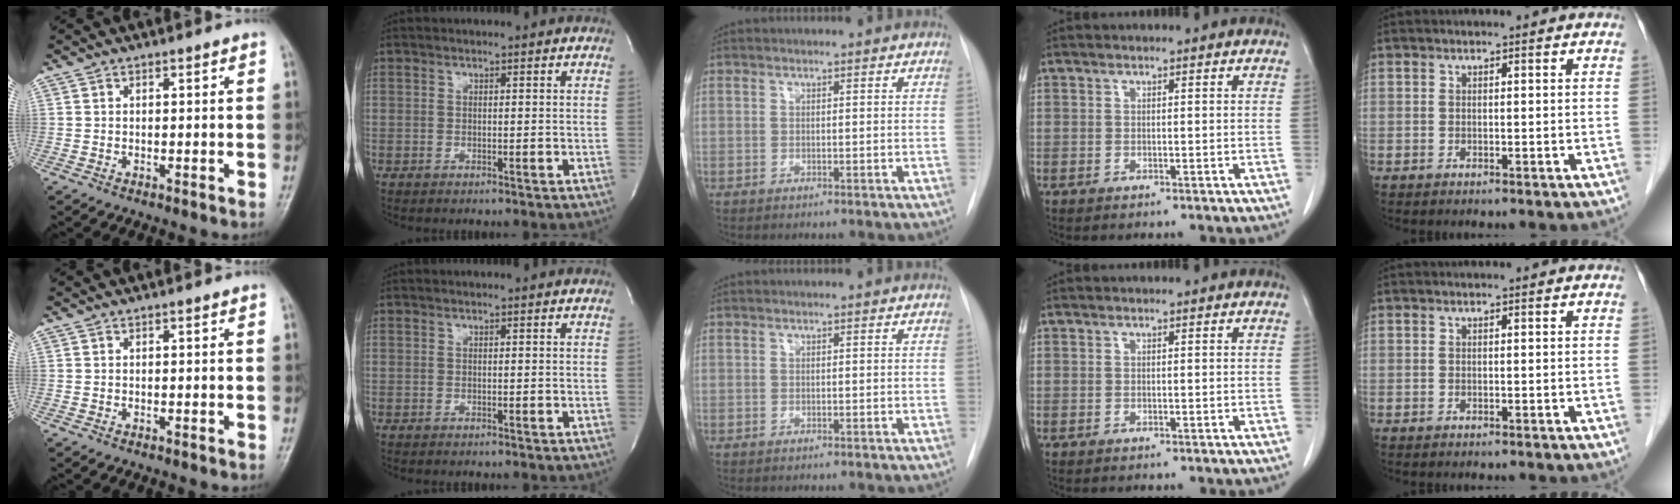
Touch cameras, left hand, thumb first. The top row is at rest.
{}